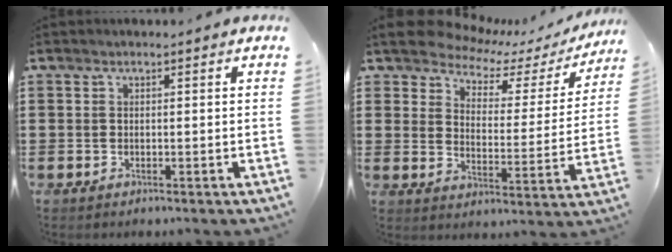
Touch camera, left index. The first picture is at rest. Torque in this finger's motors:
{"motor_torque": [2.14, 0.00, 0.40, 0.00]}